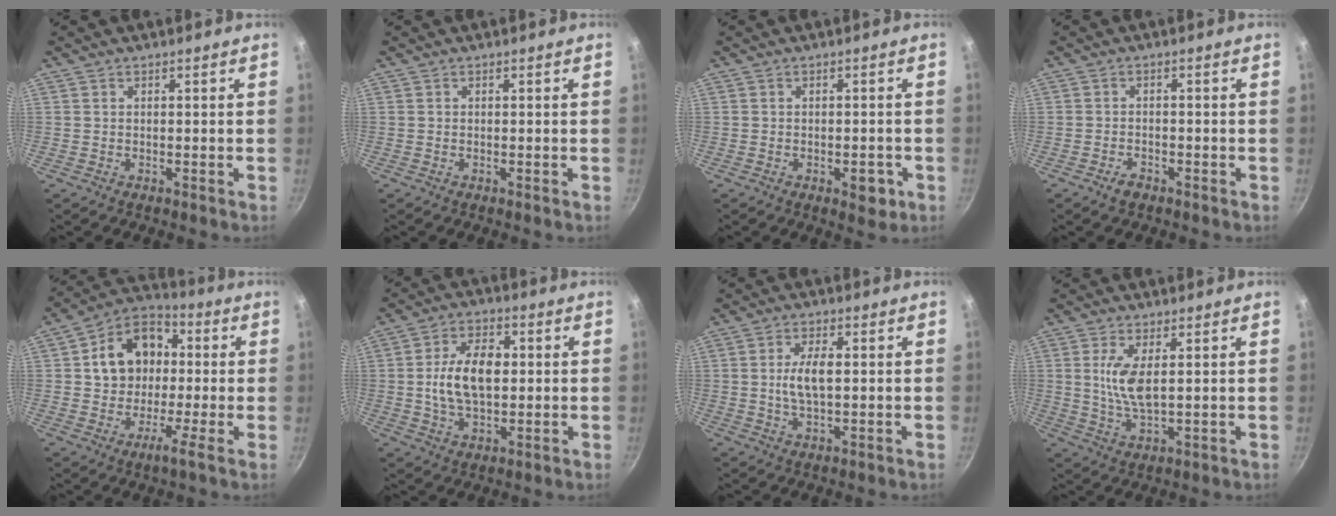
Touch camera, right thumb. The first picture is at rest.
{"total": 0.0}
{"total": 4.0, "force": [-1.6, 2.1, 3.0], "torque": [-0.021, 0.011, -0.015]}
{"total": 2.2, "force": [-1.6, 1.1, 1.0], "torque": [-0.019, 0.016, -0.027]}
{"total": 13.0, "force": [0.9, 9.5, 8.9], "torque": [-0.126, 0.033, -0.011]}
{"total": 11.8, "force": [0.7, 7.2, 9.3], "torque": [-0.148, 0.012, 0.007]}
{"total": 6.0, "force": [0.4, 2.8, 5.3], "torque": [-0.101, 0.006, 0.007]}
{"total": 7.1, "force": [1.4, 2.7, 6.4], "torque": [-0.128, -0.009, 0.030]}